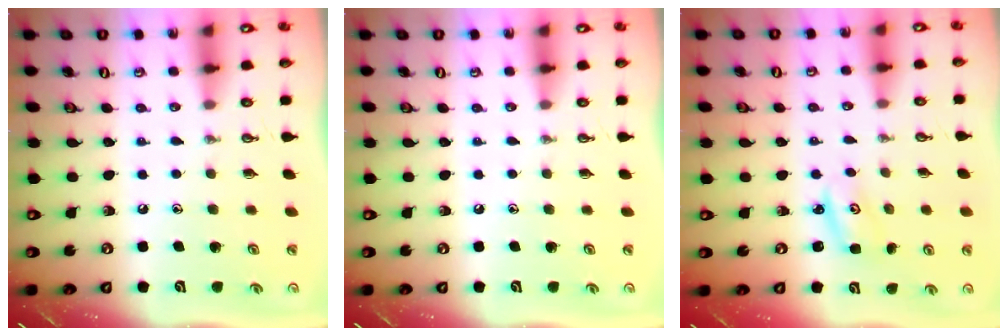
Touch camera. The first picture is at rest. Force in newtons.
{"total": 0.0}
{"total": 2.6, "press": 2.6, "slide": 0.2}